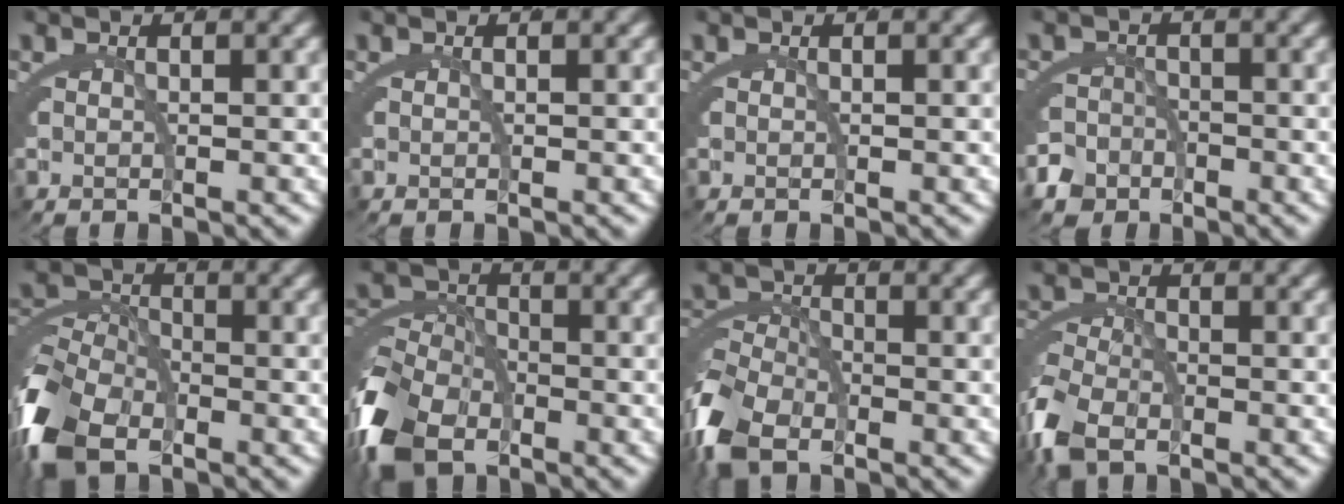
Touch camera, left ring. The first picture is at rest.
{"total": 0.0}
{"total": 0.0}
{"total": 4.1, "force": [-2.7, 2.9, 0.8], "torque": [-0.009, -0.018, -0.044]}
{"total": 6.1, "force": [-3.3, 3.7, 3.5], "torque": [-0.072, -0.023, -0.045]}
{"total": 7.0, "force": [-3.8, 4.5, 3.8], "torque": [-0.070, -0.028, -0.050]}
{"total": 4.5, "force": [-2.5, 2.6, 2.7], "torque": [-0.062, -0.016, -0.034]}
{"total": 3.4, "force": [-2.0, 1.8, 2.1], "torque": [-0.054, -0.013, -0.028]}